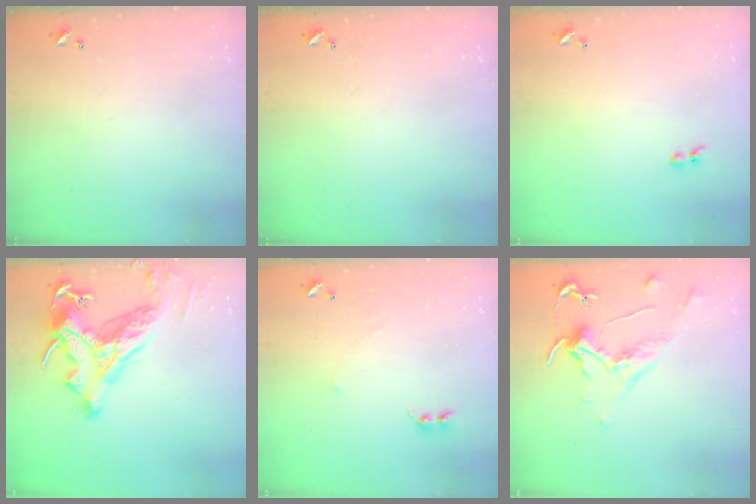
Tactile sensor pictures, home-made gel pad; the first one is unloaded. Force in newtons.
{"total": 0.0}
{"total": 2.0, "press": 1.7, "slide": 1.0}
{"total": 11.2, "press": 11.0, "slide": 2.4}
{"total": 0.6, "press": 0.3, "slide": 0.5}
{"total": 2.1, "press": 2.0, "slide": 0.8}